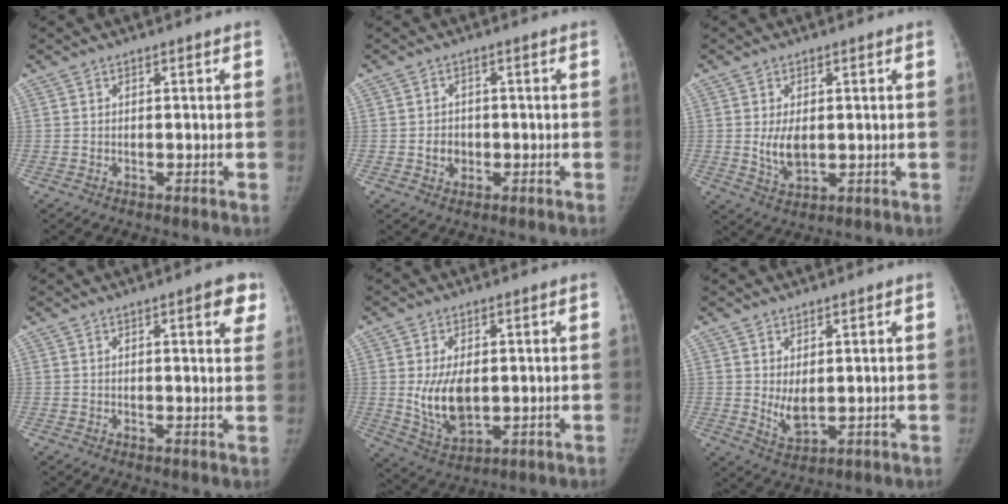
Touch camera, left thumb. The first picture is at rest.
{"total": 1.4, "force": [-0.4, 1.1, 0.7], "torque": [-0.006, 0.005, -0.007]}
{"total": 5.3, "force": [0.2, 3.1, 4.3], "torque": [-0.075, -0.012, 0.012]}
{"total": 5.2, "force": [2.7, 1.6, 4.1], "torque": [-0.029, -0.008, 0.027]}
{"total": 9.7, "force": [0.3, 5.6, 7.9], "torque": [-0.135, -0.013, 0.021]}
{"total": 4.5, "force": [0.7, 2.4, 3.7], "torque": [-0.059, -0.016, 0.025]}